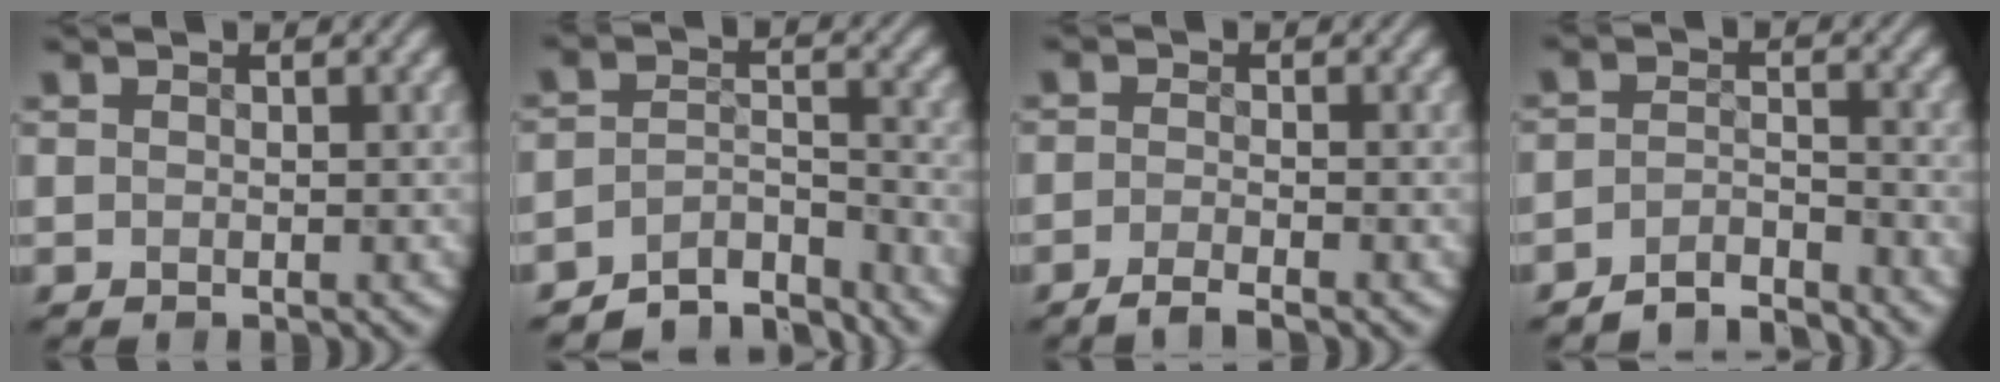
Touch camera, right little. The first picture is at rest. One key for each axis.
{"total": 5.7, "fx": -5.2, "fy": 1.7, "fz": 1.5, "tx": -0.019, "ty": 0.000, "tz": -0.089}
{"total": 2.1, "fx": -1.7, "fy": 0.2, "fz": 1.1, "tx": -0.027, "ty": 0.001, "tz": -0.038}
{"total": 3.2, "fx": -3.0, "fy": 0.7, "fz": 0.9, "tx": -0.017, "ty": 0.007, "tz": -0.061}